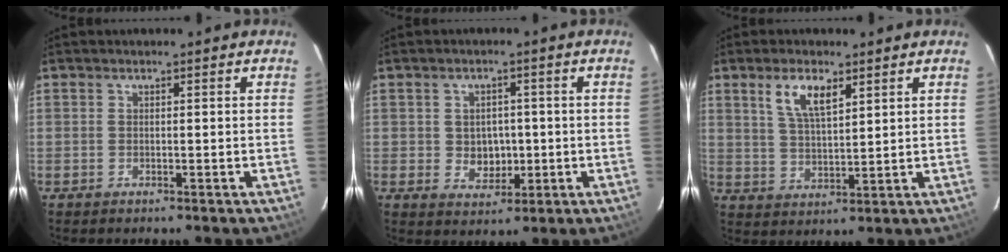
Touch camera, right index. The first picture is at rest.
{"total": 4.9, "force": [-0.4, 4.2, 2.5], "torque": [-0.043, 0.002, 0.004]}
{"total": 7.0, "force": [3.6, 2.8, 5.3], "torque": [-0.101, 0.007, 0.072]}